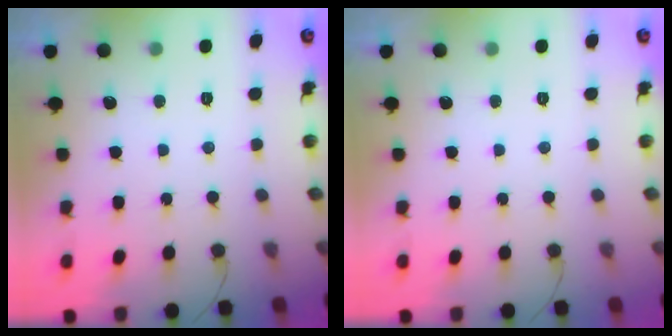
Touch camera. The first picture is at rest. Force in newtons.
{"total": 0.0}